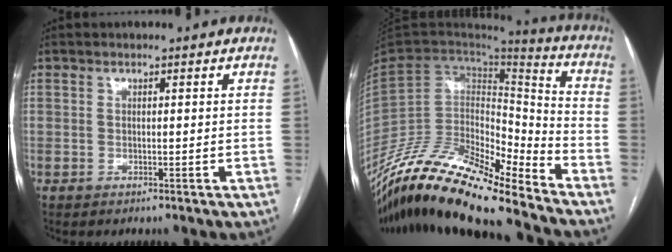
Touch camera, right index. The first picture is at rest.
{"total": 22.2, "force": [-18.8, 3.7, 11.3], "torque": [-0.232, 0.011, -0.344]}